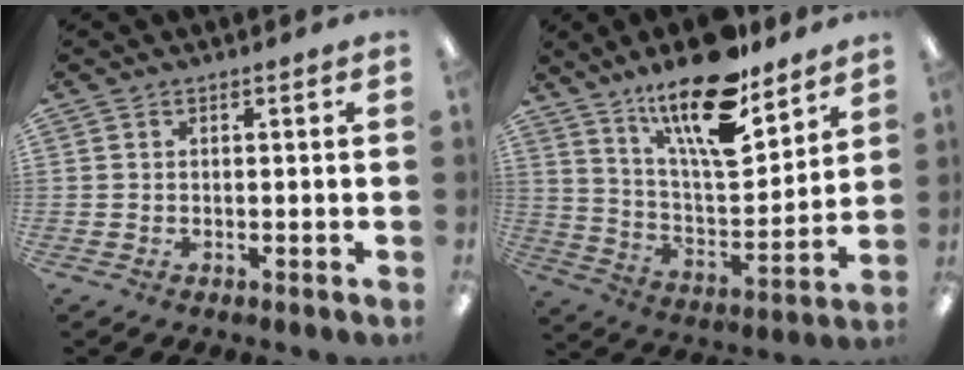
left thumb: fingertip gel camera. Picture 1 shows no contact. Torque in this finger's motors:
{"motor_torque": [0.64, 0.67, 1.43, -1.35, 0.17]}